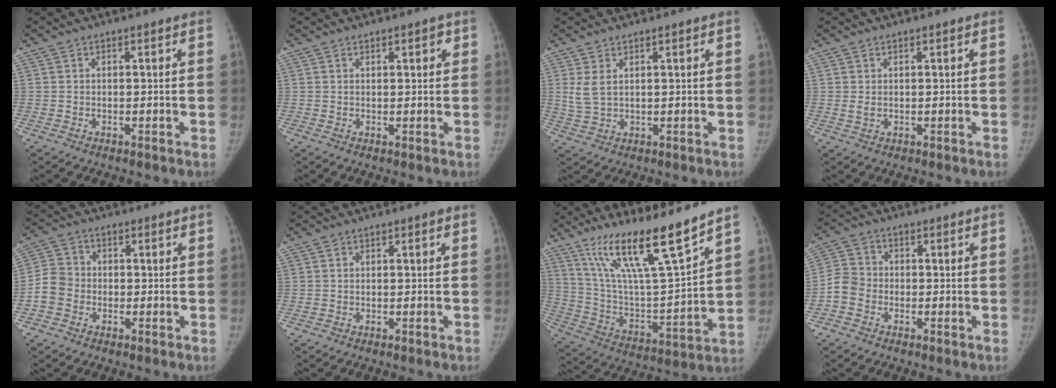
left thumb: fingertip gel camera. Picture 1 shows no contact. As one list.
[{"total": 1.8, "force": [1.0, 0.6, 1.4], "torque": [-0.014, -0.002, 0.012]}, {"total": 3.8, "force": [1.6, 1.8, 2.9], "torque": [-0.063, -0.006, 0.043]}, {"total": 1.5, "force": [0.5, 0.8, 1.2], "torque": [-0.024, -0.002, 0.016]}, {"total": 5.1, "force": [-1.5, 4.5, 2.0], "torque": [-0.028, 0.013, -0.038]}, {"total": 0.0}, {"total": 19.6, "force": [14.1, 2.0, 13.4], "torque": [-0.213, -0.075, 0.260]}, {"total": 4.5, "force": [-1.7, 3.8, 1.7], "torque": [-0.026, 0.011, -0.044]}]